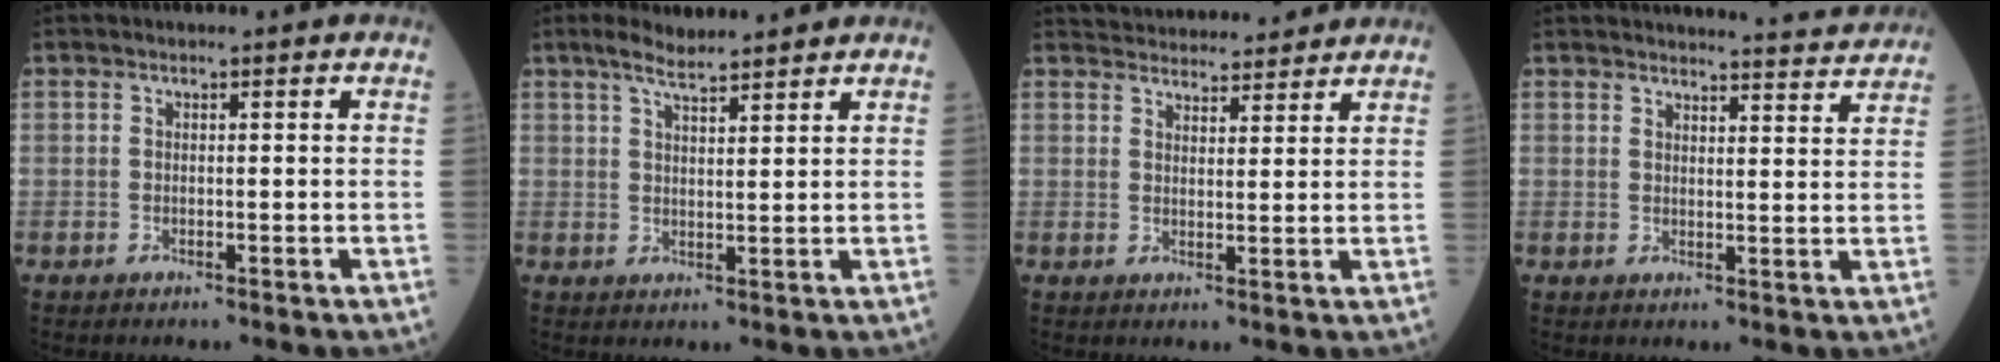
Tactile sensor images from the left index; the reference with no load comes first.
{"total": 4.8, "force": [4.2, 0.7, 2.2], "torque": [-0.045, 0.014, 0.074]}
{"total": 11.6, "force": [11.1, 2.4, 2.2], "torque": [-0.021, 0.021, 0.152]}
{"total": 8.9, "force": [8.9, 0.2, 1.0], "torque": [-0.003, -0.007, 0.094]}